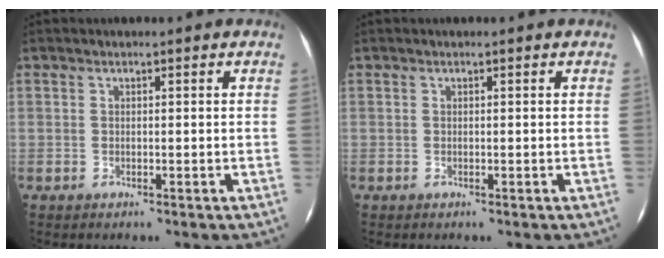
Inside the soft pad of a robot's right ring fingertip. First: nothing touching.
{"total": 0.0}